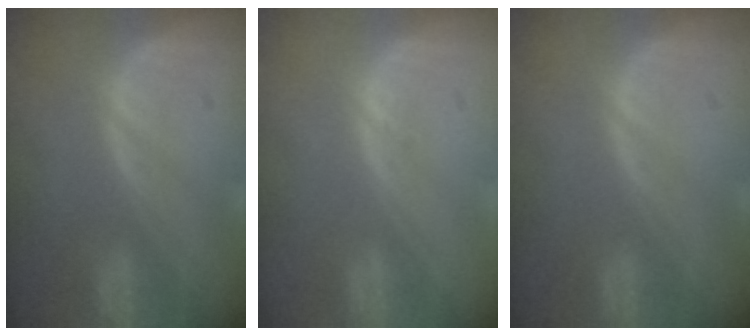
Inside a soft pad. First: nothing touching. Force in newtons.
{"total": 0.7, "press": 0.6, "slide": 0.3}
{"total": 0.0}